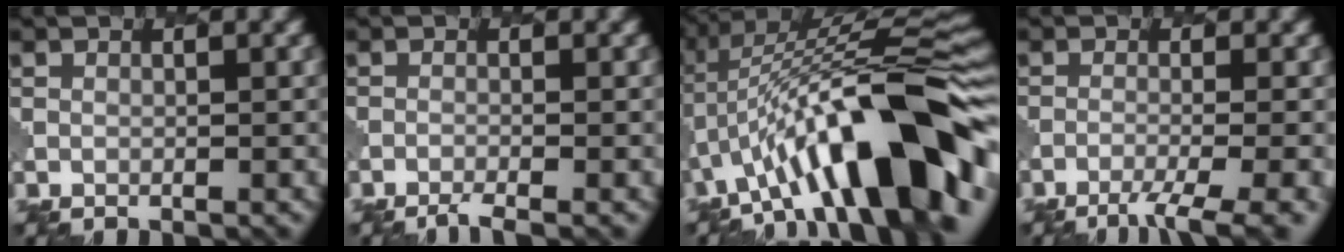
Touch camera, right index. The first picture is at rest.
{"total": 1.7, "force": [-1.4, 0.3, 1.0], "torque": [-0.014, -0.001, -0.033]}
{"total": 14.6, "force": [-4.3, 4.6, 13.2], "torque": [-0.177, 0.040, -0.069]}
{"total": 4.3, "force": [-2.5, 0.9, 3.4], "torque": [-0.052, -0.004, -0.046]}